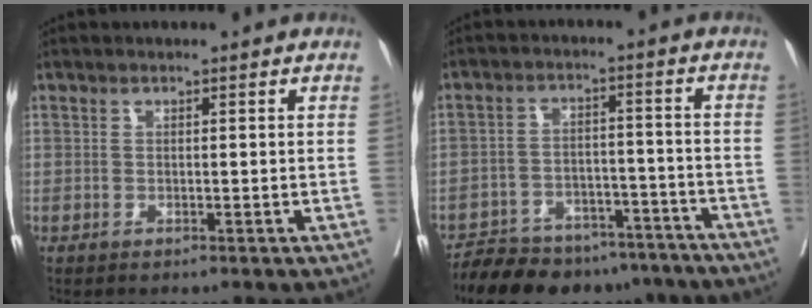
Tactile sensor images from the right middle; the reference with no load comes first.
{"total": 17.8, "force": [-15.0, 7.0, 6.4], "torque": [-0.113, 0.008, -0.212]}